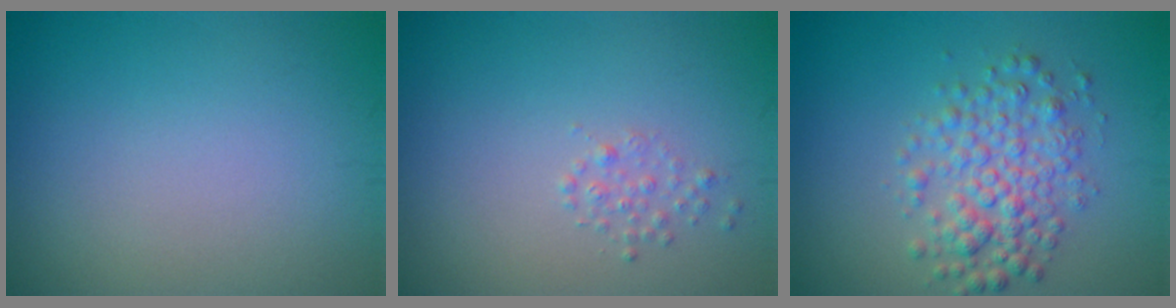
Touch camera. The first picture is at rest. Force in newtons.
{"total": 1.0, "press": 1.0, "slide": 0.1}
{"total": 4.1, "press": 4.1, "slide": 0.1}